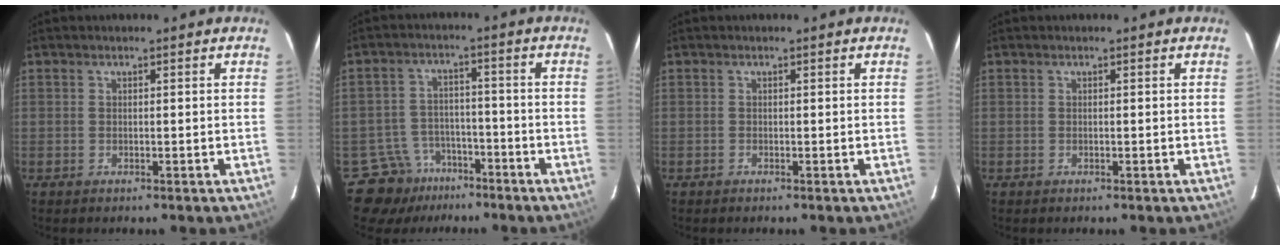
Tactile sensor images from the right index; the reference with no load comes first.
{"total": 8.6, "force": [-5.8, 6.3, 0.2], "torque": [-0.006, 0.034, -0.085]}
{"total": 0.0}
{"total": 0.0}